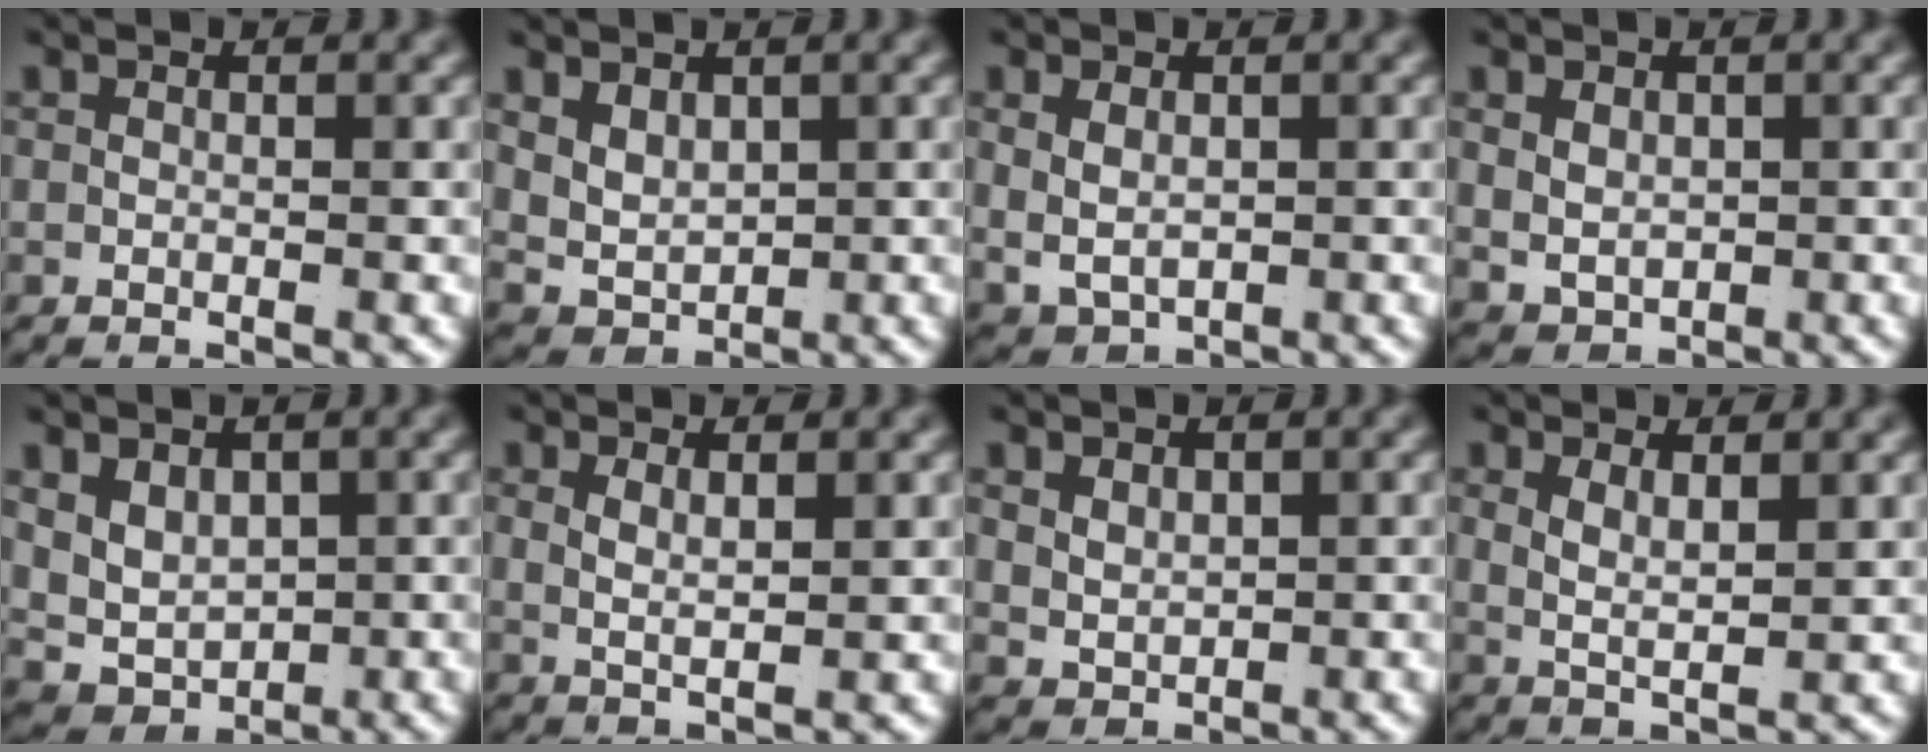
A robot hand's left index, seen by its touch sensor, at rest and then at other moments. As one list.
[{"total": 5.4, "force": [0.7, 4.7, 2.8], "torque": [-0.077, -0.026, 0.022]}, {"total": 4.0, "force": [0.3, 3.2, 2.3], "torque": [-0.058, -0.020, 0.019]}, {"total": 2.8, "force": [0.3, 2.3, 1.6], "torque": [-0.038, -0.023, 0.025]}, {"total": 7.6, "force": [0.3, 6.6, 3.9], "torque": [-0.101, -0.038, 0.016]}, {"total": 2.4, "force": [0.9, 0.9, 2.1], "torque": [-0.041, -0.010, 0.025]}, {"total": 1.9, "force": [0.8, 1.3, 1.1], "torque": [-0.027, -0.016, 0.034]}, {"total": 2.9, "force": [1.0, 1.3, 2.3], "torque": [-0.048, -0.011, 0.022]}]